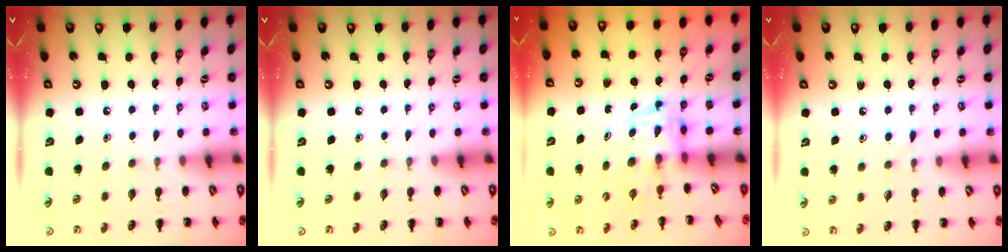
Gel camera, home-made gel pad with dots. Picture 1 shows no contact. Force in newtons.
{"total": 0.0}
{"total": 3.6, "press": 3.6, "slide": 0.6}
{"total": 4.8, "press": 4.4, "slide": 1.9}